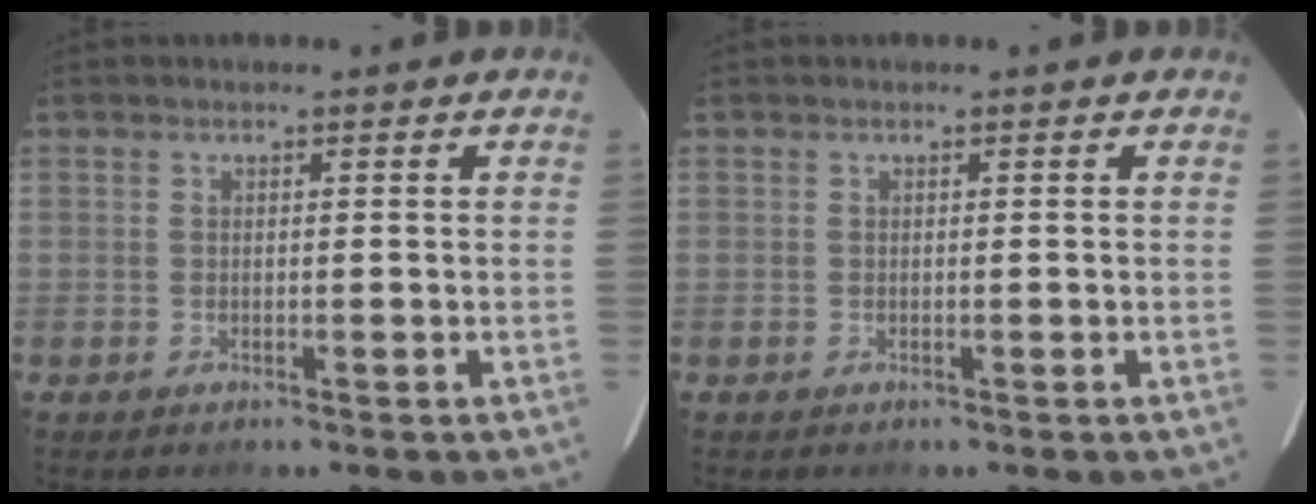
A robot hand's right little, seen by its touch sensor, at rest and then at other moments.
{"total": 0.0}